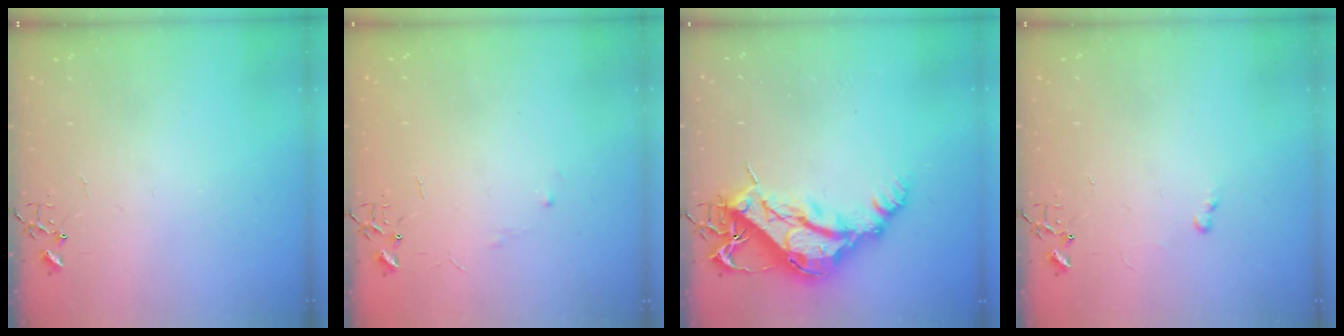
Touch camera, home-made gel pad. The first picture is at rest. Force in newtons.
{"total": 3.2, "press": 3.2, "slide": 0.5}
{"total": 16.0, "press": 15.9, "slide": 1.8}
{"total": 4.4, "press": 4.4, "slide": 0.5}